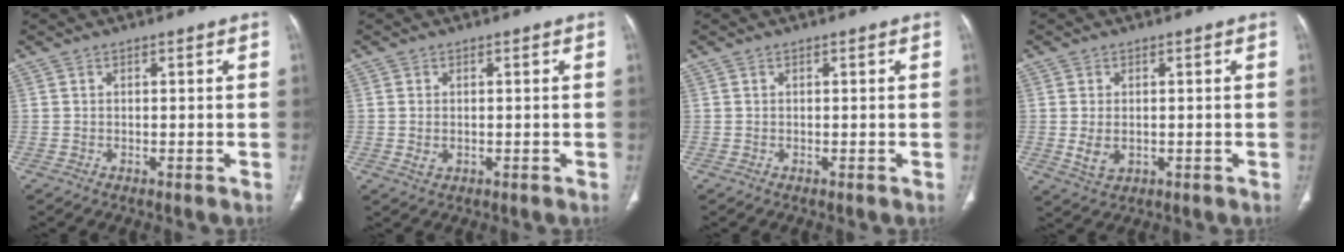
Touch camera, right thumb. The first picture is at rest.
{"total": 1.8, "force": [-0.2, 1.2, 1.4], "torque": [-0.030, -0.002, -0.001]}
{"total": 0.0}
{"total": 3.9, "force": [-0.4, 2.6, 2.9], "torque": [-0.057, -0.008, 0.002]}